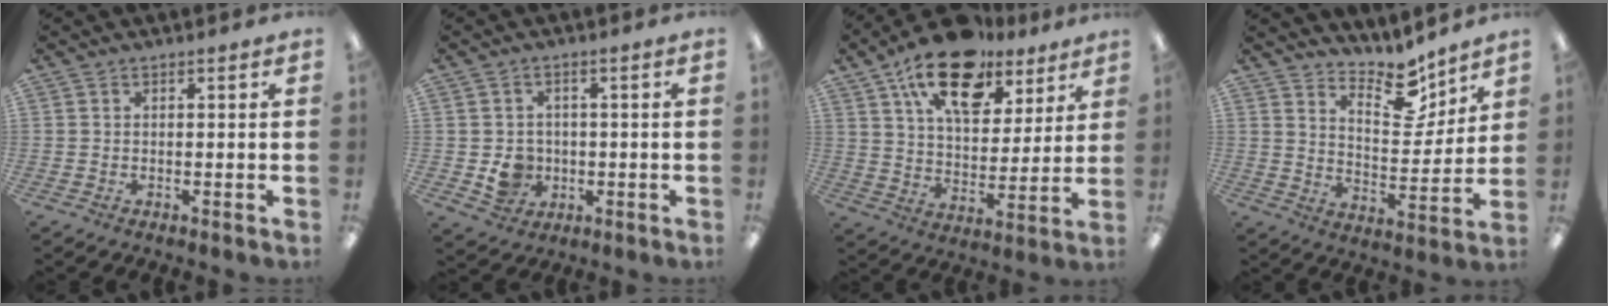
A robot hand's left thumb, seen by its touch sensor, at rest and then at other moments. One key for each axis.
{"total": 5.9, "fx": -0.7, "fy": 5.5, "fz": 2.2, "tx": -0.019, "ty": 0.010, "tz": -0.007}
{"total": 19.3, "fx": 12.5, "fy": 10.0, "fz": 10.8, "tx": -0.179, "ty": -0.056, "tz": 0.218}
{"total": 12.0, "fx": 10.0, "fy": 4.6, "fz": 4.8, "tx": -0.057, "ty": -0.078, "tz": 0.178}